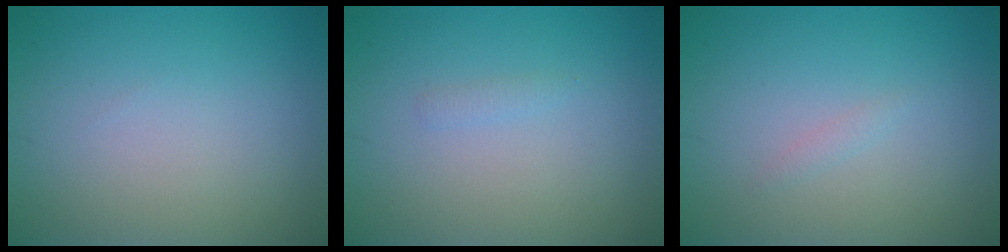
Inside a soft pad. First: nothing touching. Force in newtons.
{"total": 0.6, "press": 0.6, "slide": 0.1}
{"total": 0.5, "press": 0.5, "slide": 0.0}